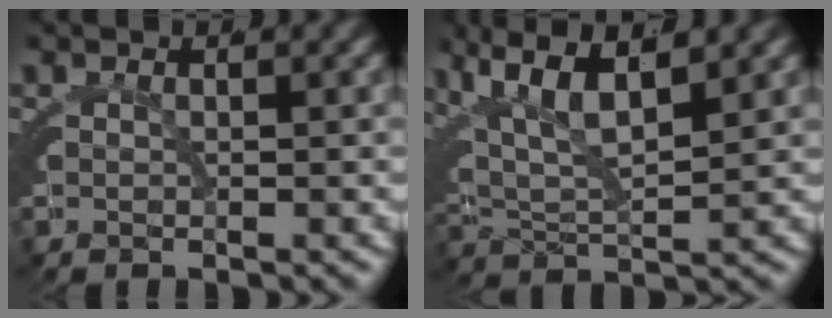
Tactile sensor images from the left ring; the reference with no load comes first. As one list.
[{"total": 8.3, "force": [3.1, 5.7, 5.2], "torque": [-0.135, -0.007, 0.049]}]